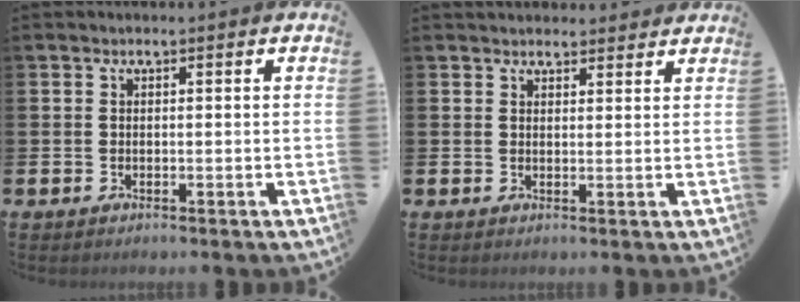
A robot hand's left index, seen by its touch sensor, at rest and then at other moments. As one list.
[{"total": 2.5, "force": [2.4, 0.8, 0.0], "torque": [0.012, -0.011, 0.041]}]